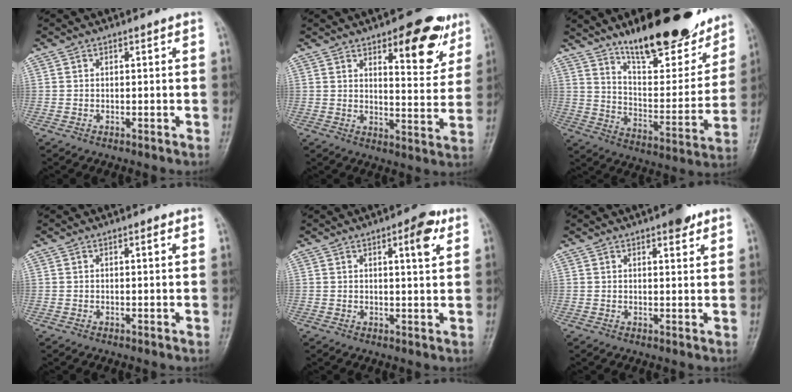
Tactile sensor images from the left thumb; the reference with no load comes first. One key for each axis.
{"total": 13.3, "fx": 7.4, "fy": 5.3, "fz": 9.7, "tx": -0.083, "ty": -0.038, "tz": 0.097}
{"total": 24.0, "fx": 17.2, "fy": 8.2, "fz": 14.6, "tx": -0.162, "ty": -0.085, "tz": 0.267}
{"total": 0.9, "fx": 0.4, "fy": 0.2, "fz": 0.7, "tx": -0.012, "ty": 0.000, "tz": 0.004}
{"total": 5.4, "fx": 2.6, "fy": 1.6, "fz": 4.5, "tx": -0.055, "ty": -0.008, "tz": 0.032}
{"total": 3.8, "fx": 2.5, "fy": 1.3, "fz": 2.6, "tx": -0.027, "ty": -0.011, "tz": 0.031}